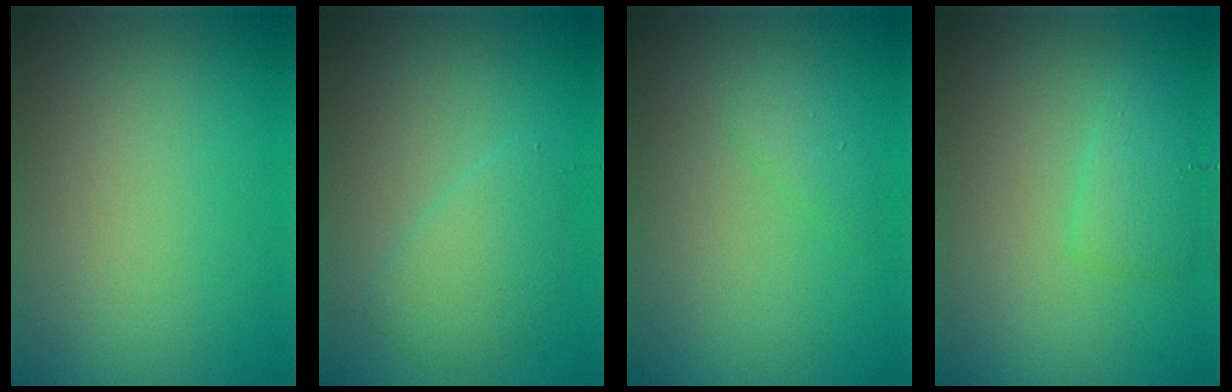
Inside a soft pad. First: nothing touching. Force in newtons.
{"total": 2.6, "press": 2.6, "slide": 0.3}
{"total": 1.1, "press": 1.1, "slide": 0.0}
{"total": 2.1, "press": 2.1, "slide": 0.1}